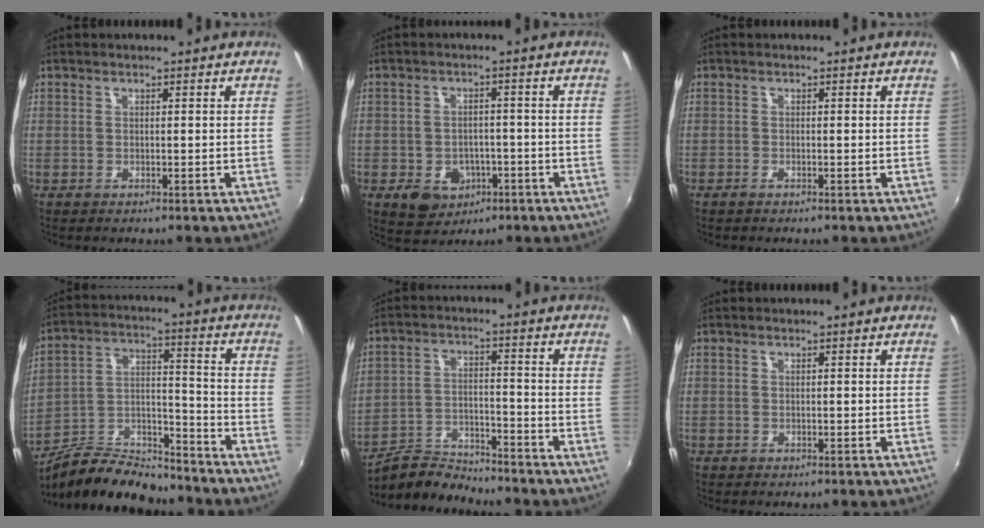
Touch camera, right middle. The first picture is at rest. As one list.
[{"total": 7.9, "force": [-3.4, 6.2, 3.6], "torque": [-0.081, 0.004, -0.034]}, {"total": 0.7, "force": [-0.6, 0.1, 0.4], "torque": [-0.009, -0.002, -0.013]}, {"total": 13.6, "force": [-11.4, 5.2, 5.3], "torque": [-0.107, 0.023, -0.194]}, {"total": 7.5, "force": [-7.4, 1.6, 0.2], "torque": [-0.018, 0.014, -0.134]}, {"total": 0.0}]